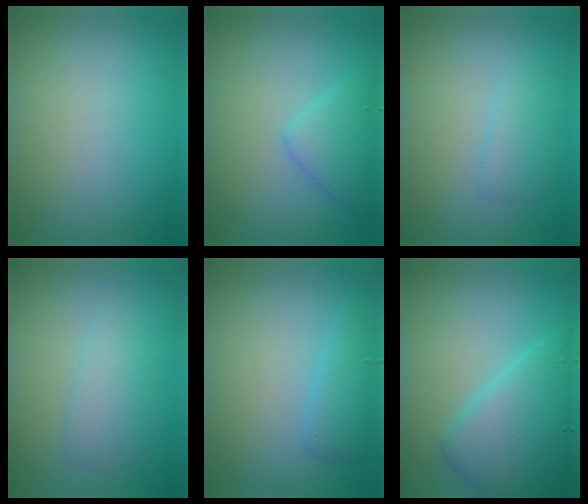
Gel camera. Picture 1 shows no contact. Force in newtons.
{"total": 2.7, "press": 2.7, "slide": 0.2}
{"total": 1.4, "press": 1.4, "slide": 0.2}
{"total": 2.1, "press": 2.1, "slide": 0.2}
{"total": 2.1, "press": 2.1, "slide": 0.2}
{"total": 6.0, "press": 6.0, "slide": 0.2}